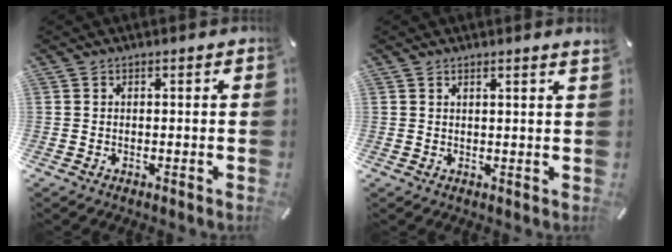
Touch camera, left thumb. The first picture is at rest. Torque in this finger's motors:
{"motor_torque": [0.26, -0.05, -0.08, -0.03, -0.01]}